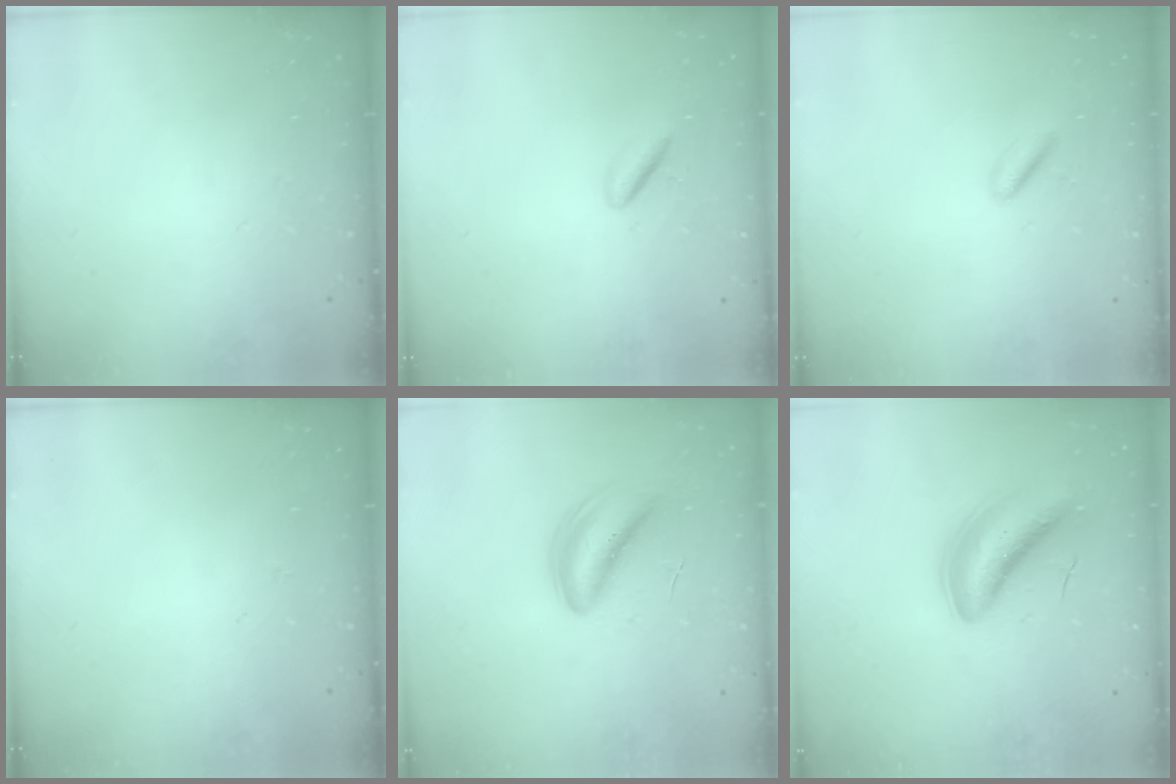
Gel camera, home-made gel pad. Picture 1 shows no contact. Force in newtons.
{"total": 2.8, "press": 2.6, "slide": 0.9}
{"total": 2.4, "press": 2.3, "slide": 0.6}
{"total": 0.0}
{"total": 4.7, "press": 4.5, "slide": 1.3}
{"total": 5.9, "press": 5.7, "slide": 1.5}